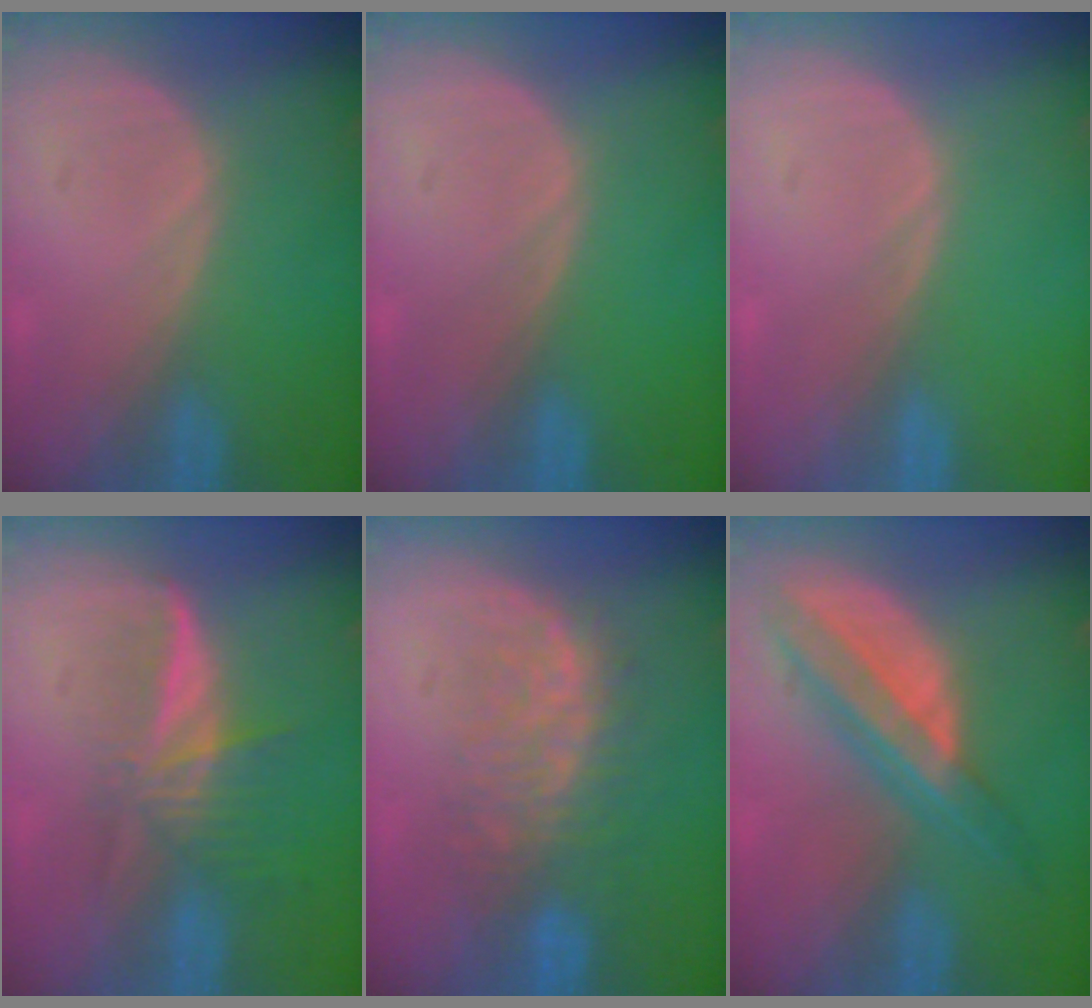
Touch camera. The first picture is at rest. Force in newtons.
{"total": 0.0}
{"total": 0.0}
{"total": 5.9, "press": 5.4, "slide": 2.4}
{"total": 7.9, "press": 7.7, "slide": 1.8}
{"total": 7.9, "press": 6.6, "slide": 4.3}